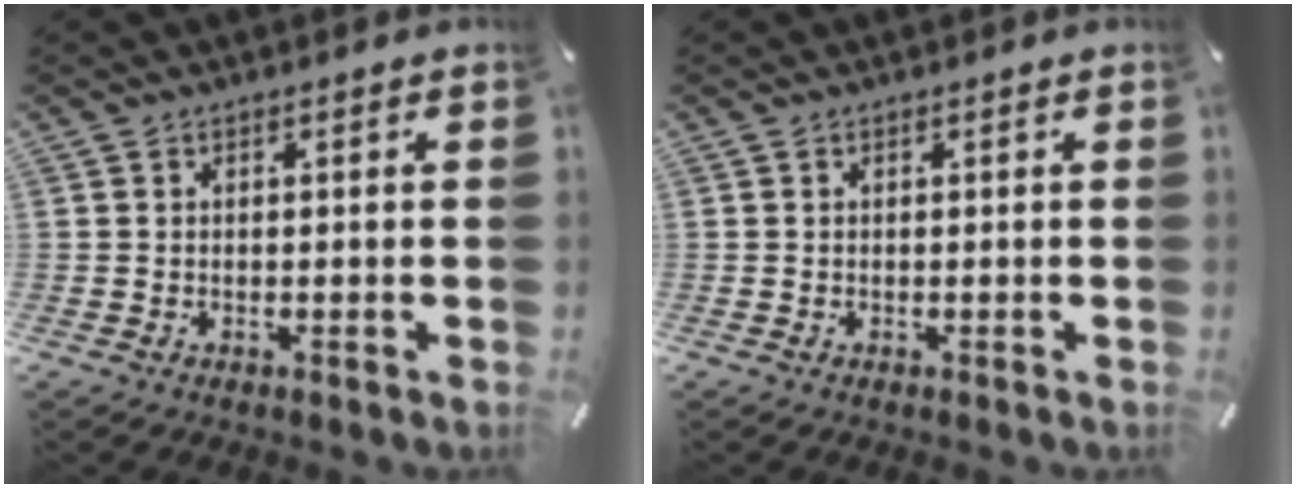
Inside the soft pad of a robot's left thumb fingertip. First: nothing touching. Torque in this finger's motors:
{"motor_torque": [-0.04, -0.04, -0.04, 0.04, -0.01]}